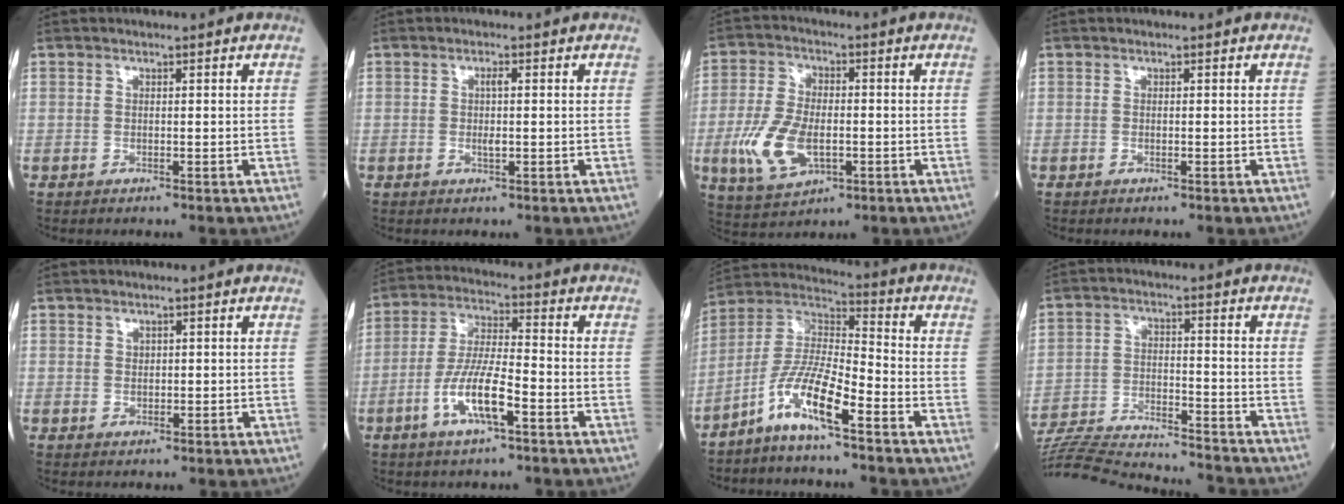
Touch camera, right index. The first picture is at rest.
{"total": 1.7, "force": [0.1, 0.3, 1.7], "torque": [-0.032, 0.000, 0.004]}
{"total": 10.5, "force": [-2.6, 5.3, 8.7], "torque": [-0.196, -0.002, -0.043]}
{"total": 0.0}
{"total": 1.0, "force": [0.5, 0.8, 0.4], "torque": [-0.001, -0.003, 0.008]}
{"total": 9.3, "force": [-3.7, 1.9, 8.3], "torque": [-0.165, -0.002, -0.071]}
{"total": 9.9, "force": [-5.9, 1.1, 7.9], "torque": [-0.167, 0.001, -0.124]}
{"total": 19.4, "force": [-18.5, 1.2, 5.6], "torque": [-0.123, -0.016, -0.287]}